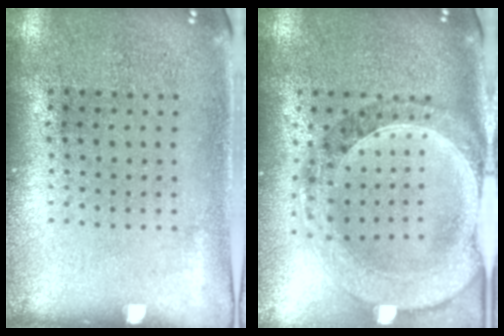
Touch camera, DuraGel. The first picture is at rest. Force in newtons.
{"total": 1.4, "press": 1.4, "slide": 0.3}